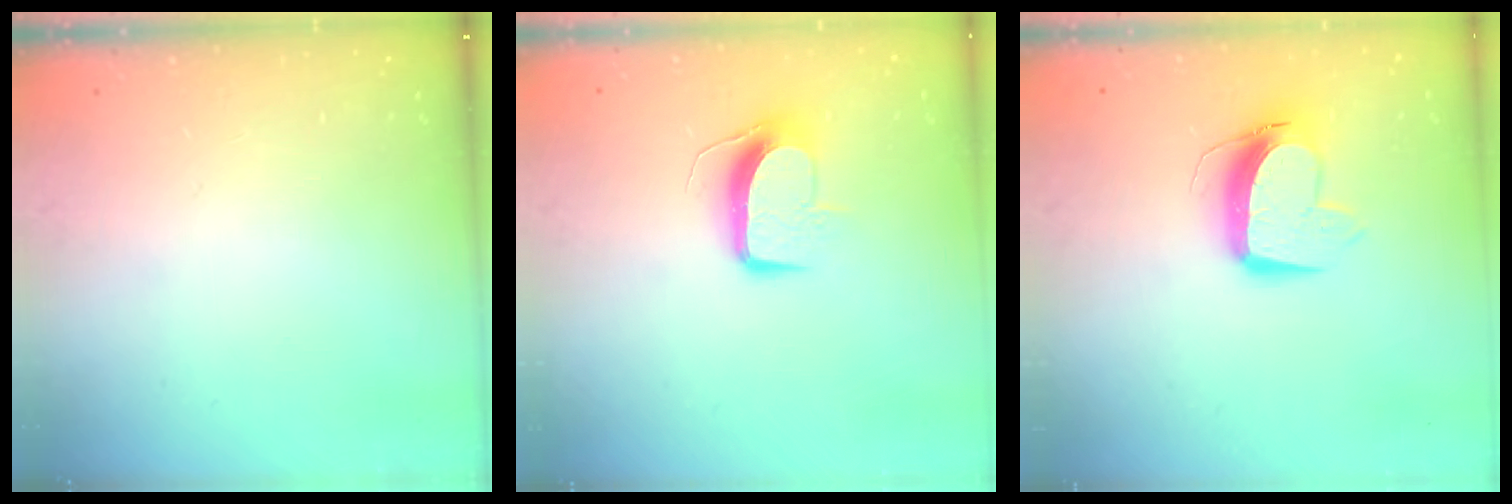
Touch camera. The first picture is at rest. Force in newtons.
{"total": 9.6, "press": 9.6, "slide": 0.2}
{"total": 11.7, "press": 11.6, "slide": 1.5}